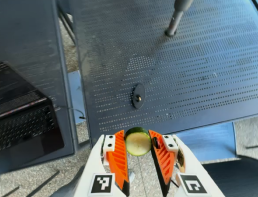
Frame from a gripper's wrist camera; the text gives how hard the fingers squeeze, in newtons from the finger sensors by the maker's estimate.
{"total": 10.5, "left": 10.0, "right": 11.0}